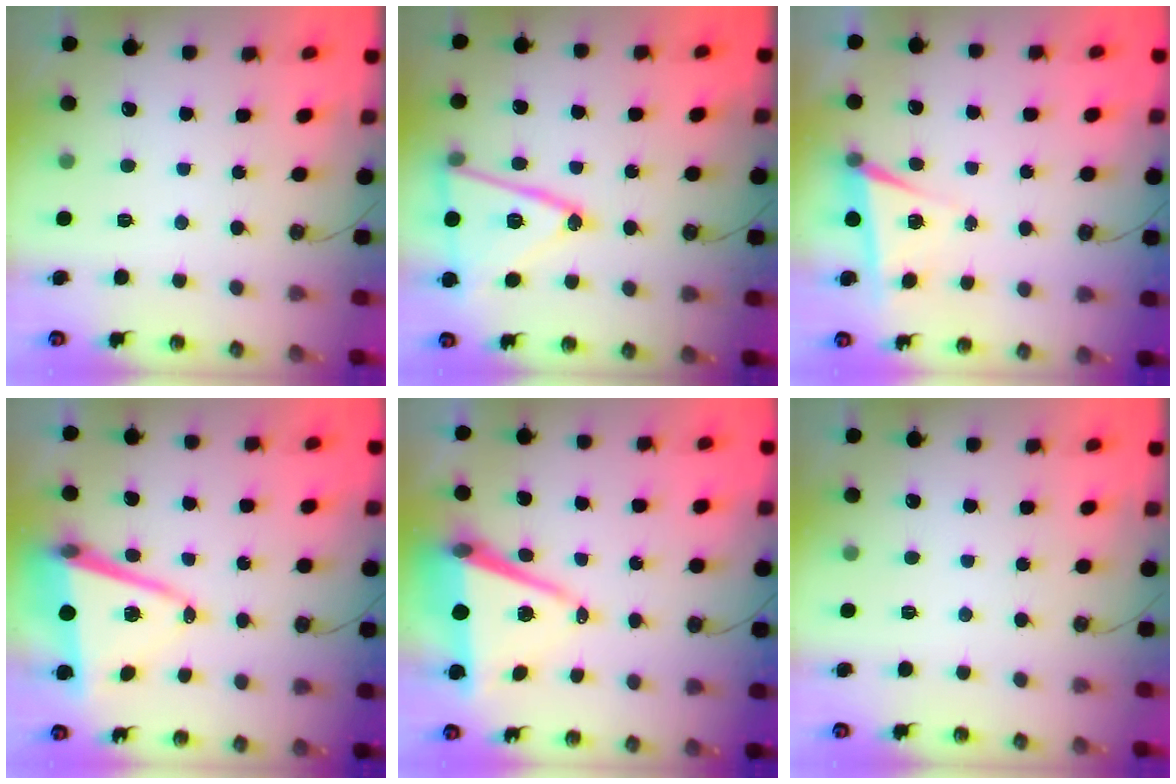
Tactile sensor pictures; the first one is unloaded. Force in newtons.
{"total": 18.3, "press": 18.0, "slide": 3.6}
{"total": 4.5, "press": 4.0, "slide": 2.1}
{"total": 11.8, "press": 11.4, "slide": 2.9}
{"total": 10.2, "press": 9.4, "slide": 4.1}
{"total": 0.0}